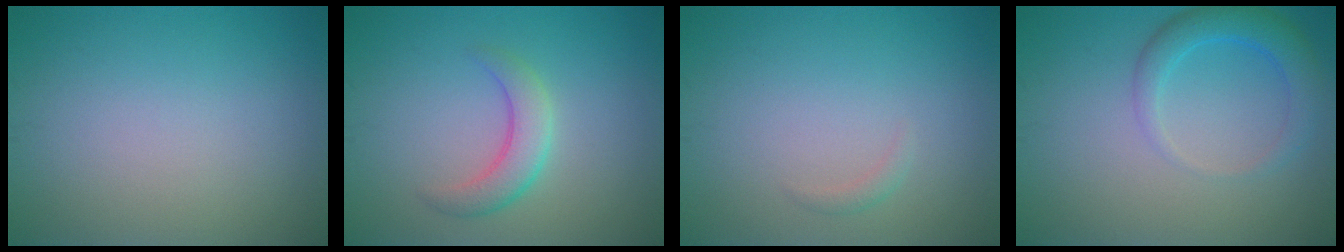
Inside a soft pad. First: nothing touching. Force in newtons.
{"total": 3.1, "press": 3.1, "slide": 0.0}
{"total": 0.7, "press": 0.7, "slide": 0.1}
{"total": 3.3, "press": 3.3, "slide": 0.2}